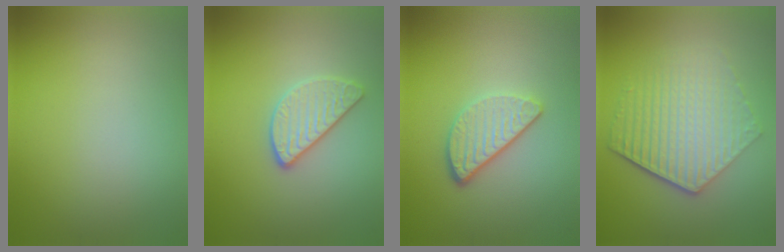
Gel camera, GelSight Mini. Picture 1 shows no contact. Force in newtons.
{"total": 2.8, "press": 2.7, "slide": 0.9}
{"total": 3.3, "press": 2.7, "slide": 1.9}
{"total": 6.1, "press": 4.4, "slide": 4.2}